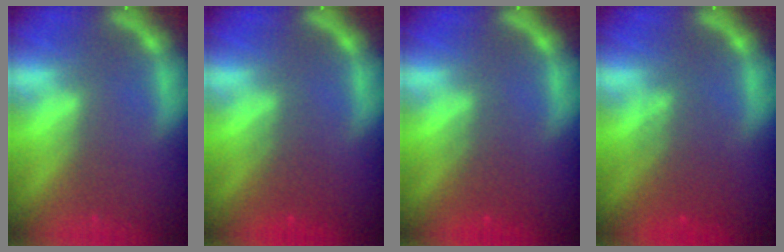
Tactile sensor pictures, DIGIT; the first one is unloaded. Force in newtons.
{"total": 2.5}
{"total": 2.5}
{"total": 4.1}